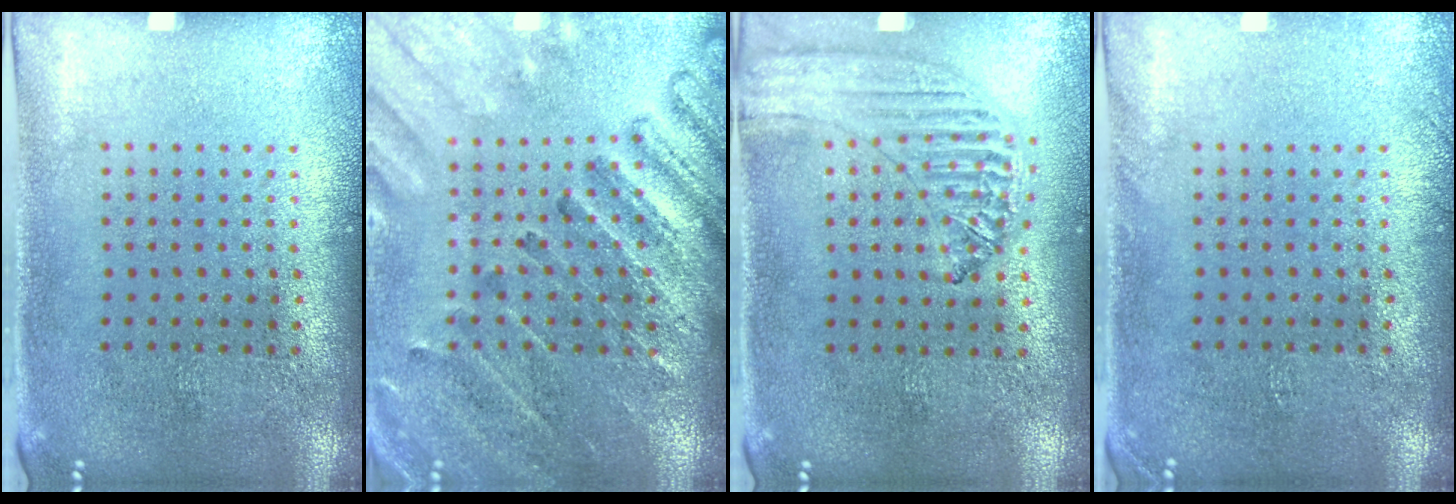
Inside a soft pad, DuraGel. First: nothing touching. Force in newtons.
{"total": 2.7, "press": 2.6, "slide": 0.2}
{"total": 1.3, "press": 1.3, "slide": 0.1}
{"total": 0.9, "press": 0.8, "slide": 0.2}